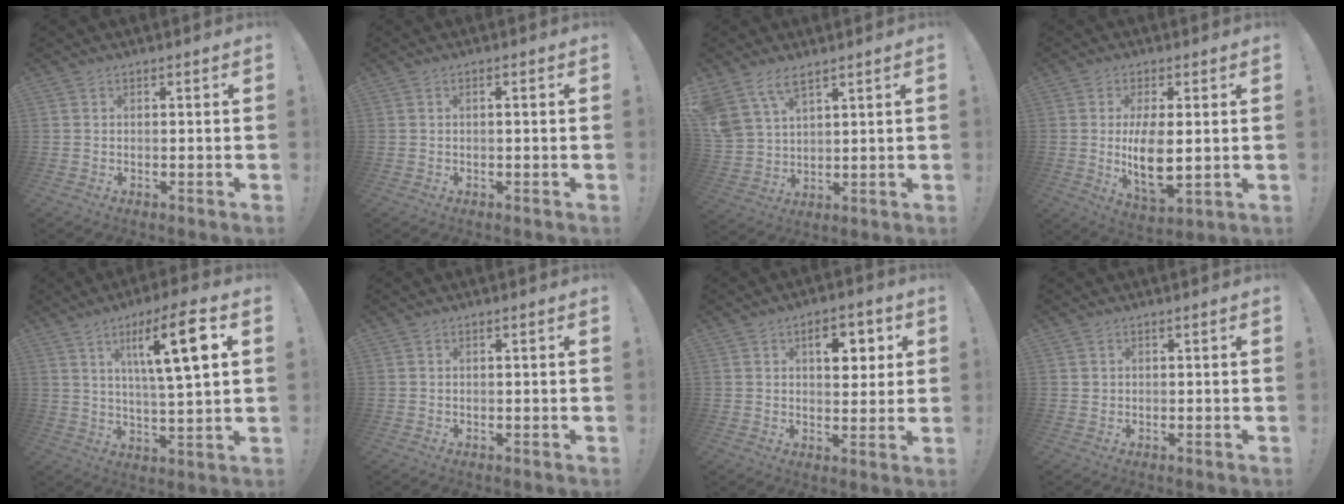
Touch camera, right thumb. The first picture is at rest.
{"total": 1.1, "force": [-0.2, -0.1, 1.1], "torque": [-0.014, -0.002, -0.007]}
{"total": 8.3, "force": [5.9, 3.9, 4.3], "torque": [-0.101, -0.025, 0.121]}
{"total": 11.4, "force": [0.6, 5.2, 10.1], "torque": [-0.185, -0.020, 0.009]}
{"total": 15.2, "force": [5.8, 2.1, 13.9], "torque": [-0.222, -0.017, 0.075]}
{"total": 0.7, "force": [0.1, -0.2, 0.6], "torque": [-0.004, -0.004, -0.001]}
{"total": 8.3, "force": [3.1, 4.9, 5.9], "torque": [-0.063, -0.006, 0.046]}
{"total": 1.0, "force": [0.5, 0.9, 0.2], "torque": [0.003, 0.000, 0.008]}